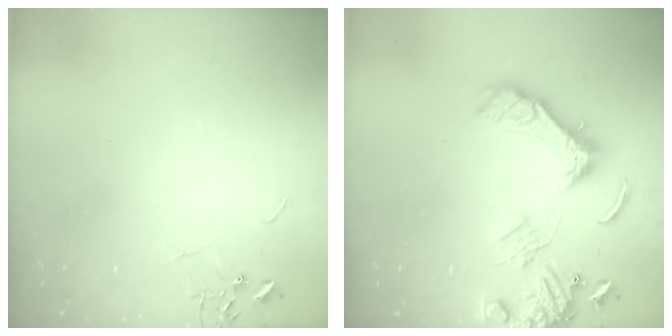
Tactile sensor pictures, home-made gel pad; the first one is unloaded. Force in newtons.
{"total": 15.8, "press": 15.7, "slide": 2.0}